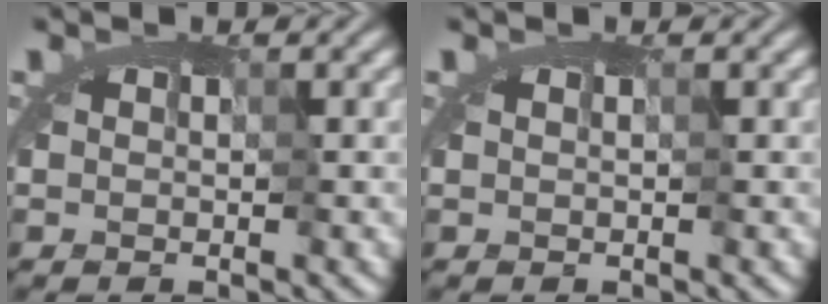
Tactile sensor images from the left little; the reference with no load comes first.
{"total": 0.0}